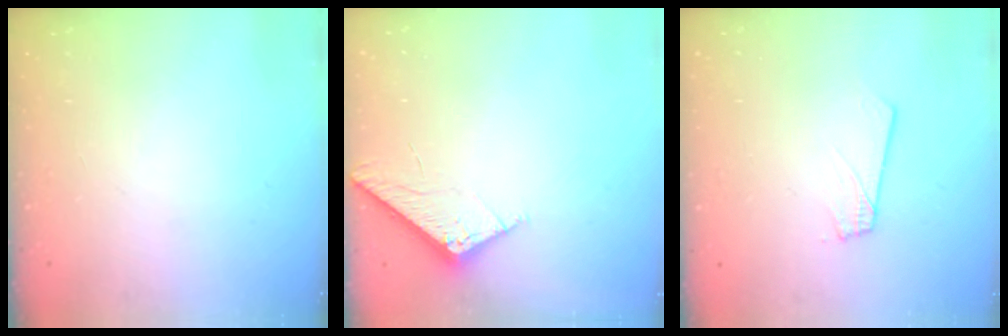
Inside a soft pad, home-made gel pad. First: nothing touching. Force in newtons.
{"total": 5.4, "press": 5.4, "slide": 0.1}
{"total": 1.8, "press": 1.8, "slide": 0.1}